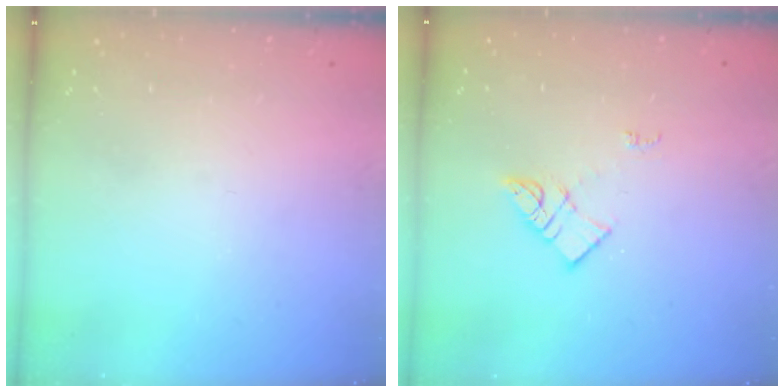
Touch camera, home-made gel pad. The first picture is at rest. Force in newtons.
{"total": 7.1, "press": 7.1, "slide": 0.1}